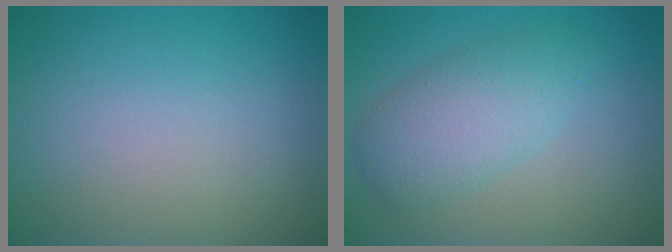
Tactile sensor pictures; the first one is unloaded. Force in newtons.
{"total": 4.3, "press": 4.3, "slide": 0.1}